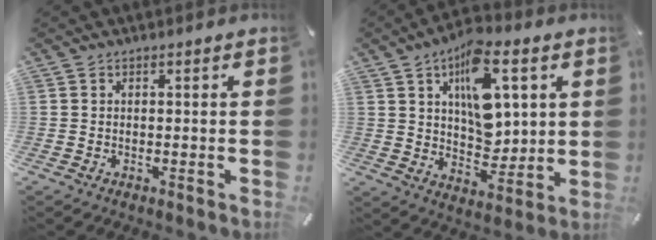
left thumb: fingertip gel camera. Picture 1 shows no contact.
{"total": 15.4, "force": [5.9, 9.0, 11.0], "torque": [-0.147, -0.020, 0.102]}